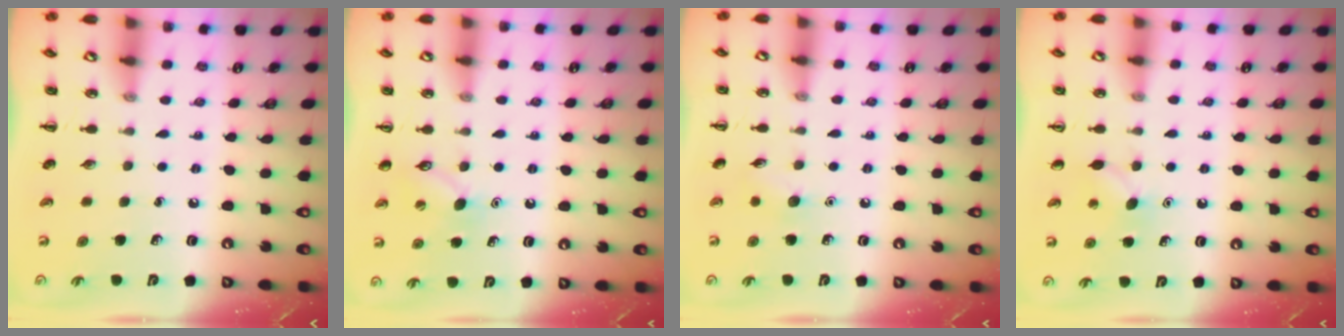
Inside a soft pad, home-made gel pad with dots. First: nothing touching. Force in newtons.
{"total": 8.0, "press": 7.9, "slide": 1.6}
{"total": 6.0, "press": 5.8, "slide": 1.6}
{"total": 6.3, "press": 6.0, "slide": 1.9}